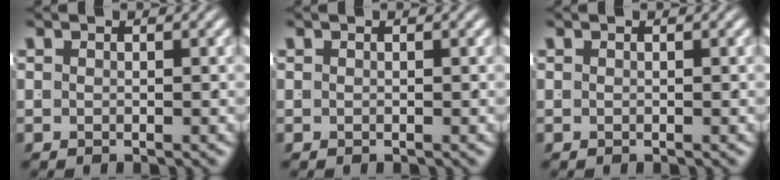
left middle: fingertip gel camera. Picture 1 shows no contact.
{"total": 0.0}
{"total": 0.0}